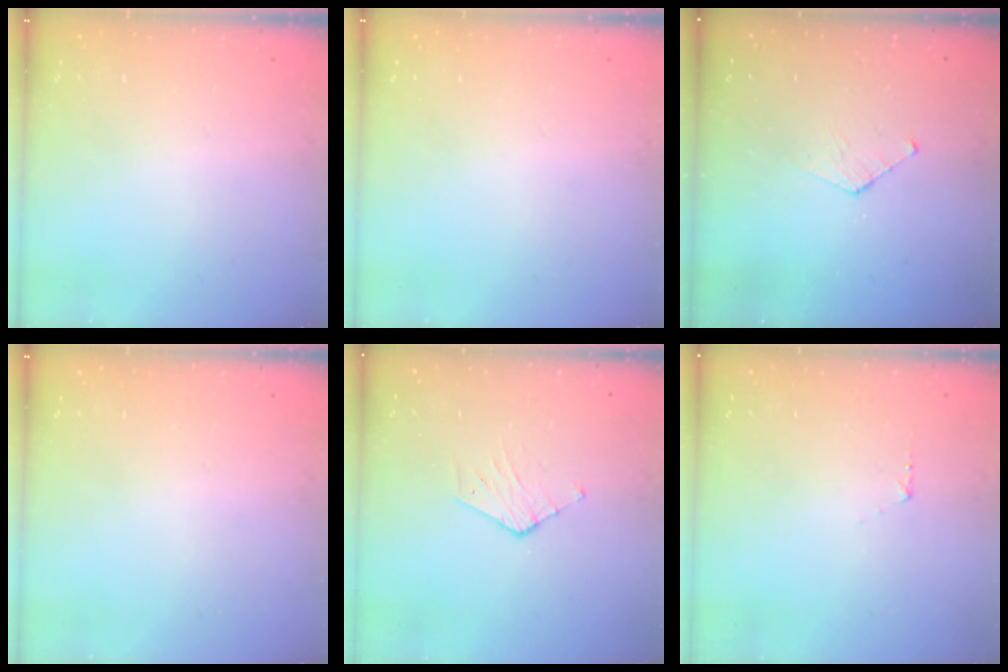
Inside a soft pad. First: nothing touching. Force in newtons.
{"total": 0.0}
{"total": 3.1, "press": 3.0, "slide": 0.3}
{"total": 0.0}
{"total": 3.4, "press": 3.4, "slide": 0.3}
{"total": 4.2, "press": 4.1, "slide": 0.4}